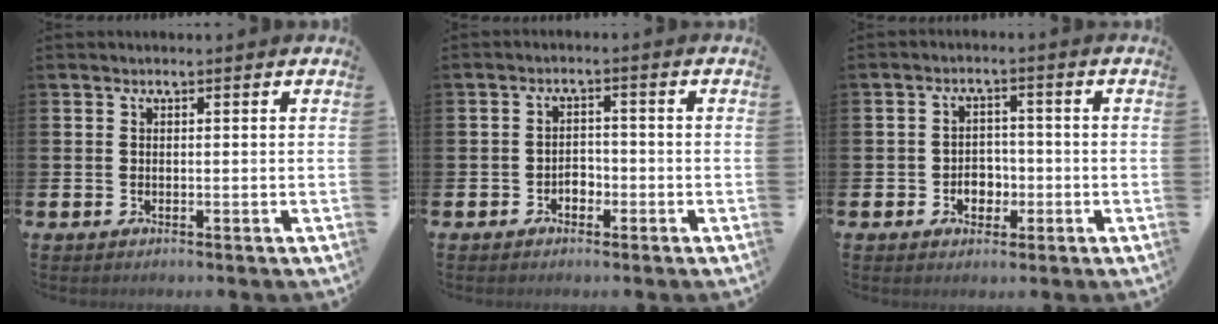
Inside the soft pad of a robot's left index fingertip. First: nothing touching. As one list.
[{"total": 2.0, "force": [-1.3, 1.4, 0.7], "torque": [-0.016, 0.003, -0.029]}, {"total": 3.1, "force": [-1.2, 2.5, 1.5], "torque": [-0.025, 0.002, -0.029]}]